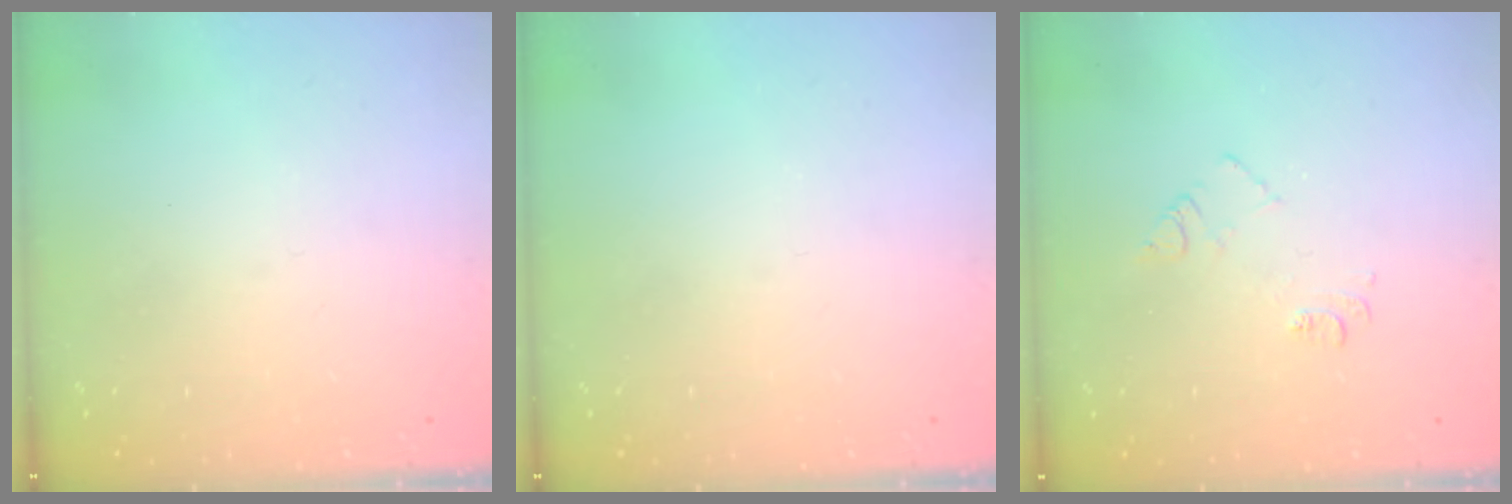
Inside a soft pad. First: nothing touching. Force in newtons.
{"total": 0.0}
{"total": 5.5, "press": 5.4, "slide": 0.7}